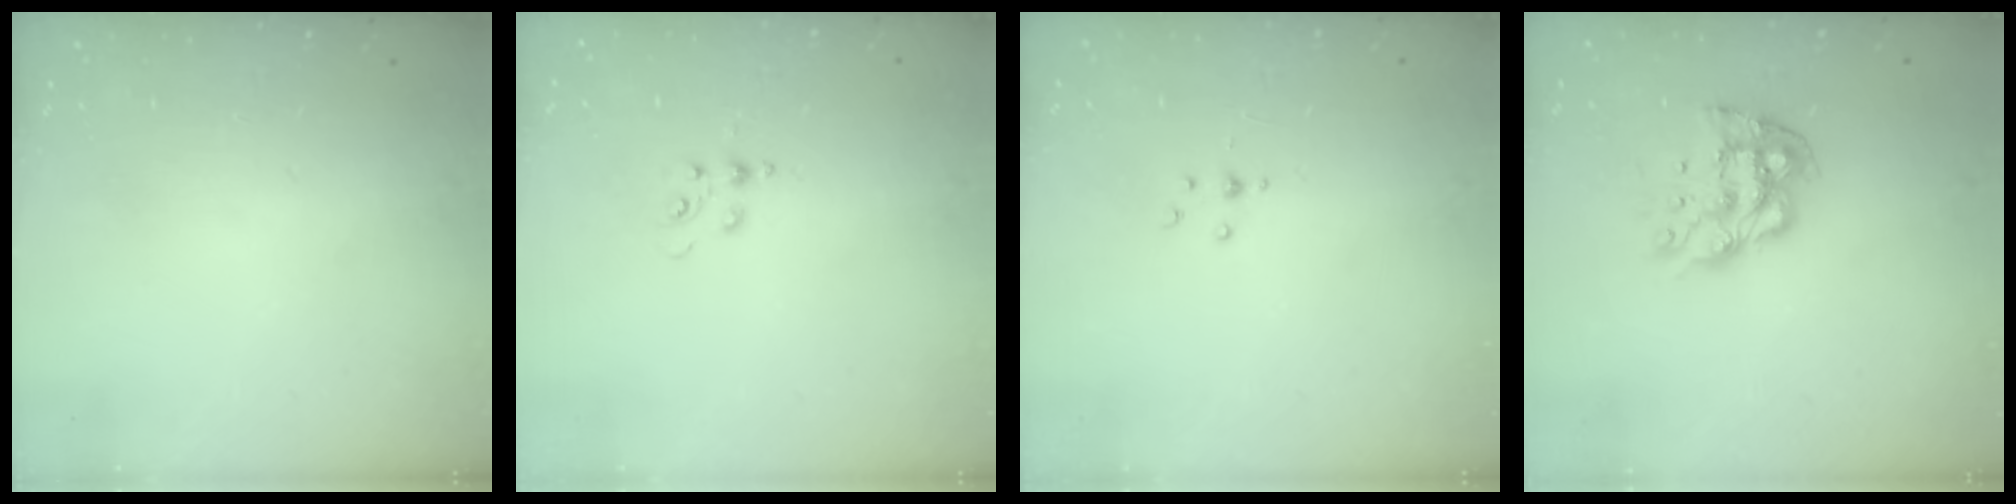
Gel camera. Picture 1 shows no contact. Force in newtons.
{"total": 4.8, "press": 4.7, "slide": 1.1}
{"total": 2.0, "press": 1.9, "slide": 0.5}
{"total": 10.8, "press": 10.8, "slide": 1.0}